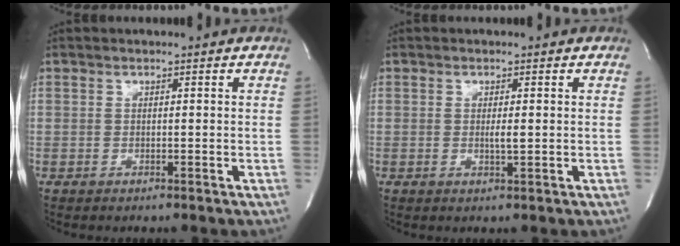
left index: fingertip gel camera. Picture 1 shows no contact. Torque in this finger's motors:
{"motor_torque": [0.36, 0.06, 0.01, 0.04]}